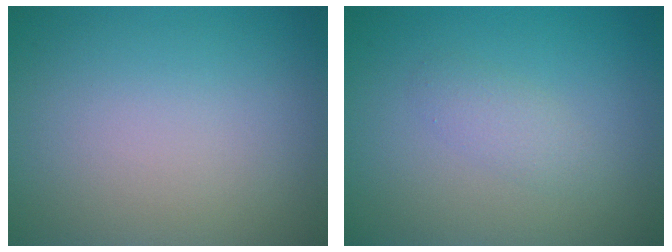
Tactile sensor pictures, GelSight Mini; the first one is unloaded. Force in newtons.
{"total": 1.5, "press": 1.5, "slide": 0.1}